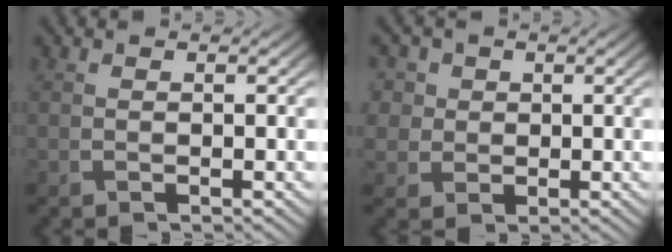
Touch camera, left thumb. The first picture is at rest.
{"total": 5.3, "force": [1.8, 4.6, 1.7], "torque": [-0.069, 0.009, 0.026]}